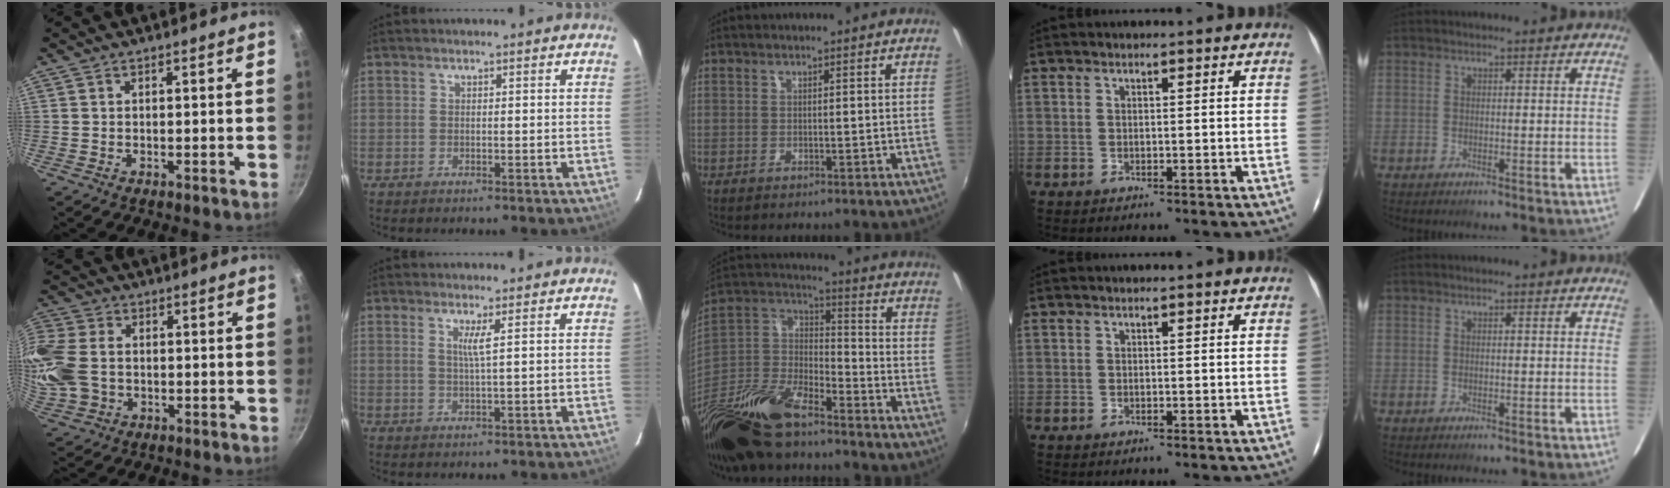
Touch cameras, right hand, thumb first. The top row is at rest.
{"thumb": {"total": 17.8, "force": [-0.4, 14.0, 11.0], "torque": [-0.275, 0.025, -0.009]}, "index": {"total": 2.1, "force": [0.9, -0.7, 1.8], "torque": [-0.030, -0.004, 0.017]}, "middle": {"total": 22.8, "force": [-16.7, 7.7, 13.4], "torque": [-0.287, -0.024, -0.311]}}